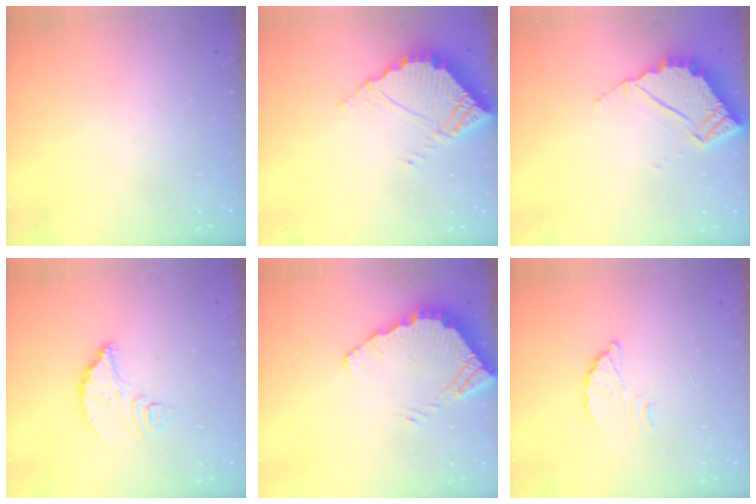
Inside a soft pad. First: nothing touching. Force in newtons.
{"total": 5.9, "press": 5.9, "slide": 0.4}
{"total": 5.3, "press": 5.3, "slide": 0.2}
{"total": 7.6, "press": 7.6, "slide": 0.5}
{"total": 4.4, "press": 4.4, "slide": 0.2}
{"total": 3.8, "press": 3.8, "slide": 0.3}